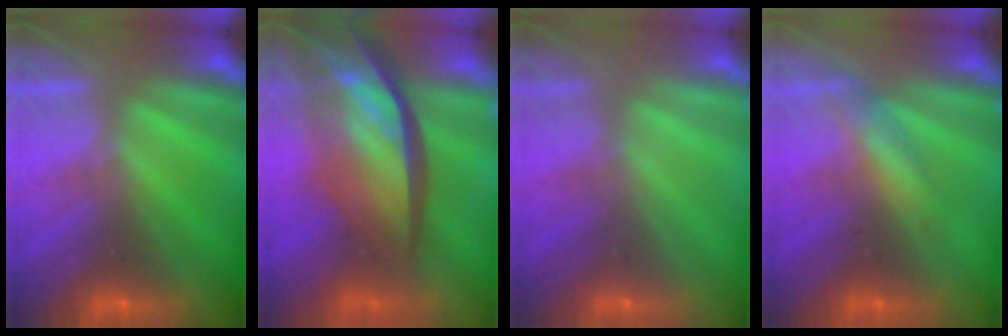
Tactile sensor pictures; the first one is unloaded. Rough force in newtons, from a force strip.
{"total": 7.6}
{"total": 3.3}
{"total": 2.7}